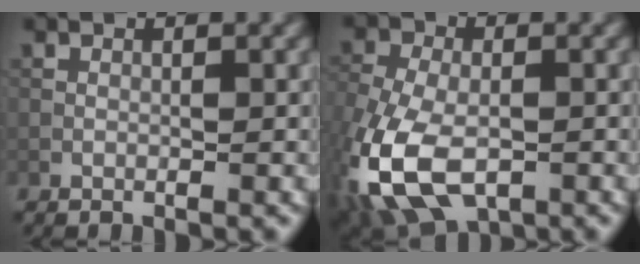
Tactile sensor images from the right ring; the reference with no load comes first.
{"total": 11.9, "force": [-5.2, 6.5, 8.5], "torque": [-0.210, -0.041, -0.097]}